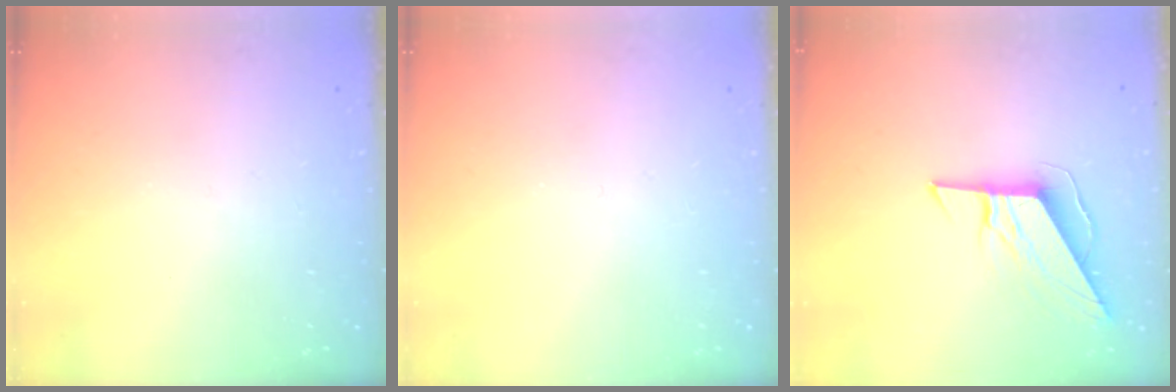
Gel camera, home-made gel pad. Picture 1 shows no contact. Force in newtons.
{"total": 0.0}
{"total": 8.8, "press": 8.8, "slide": 0.4}